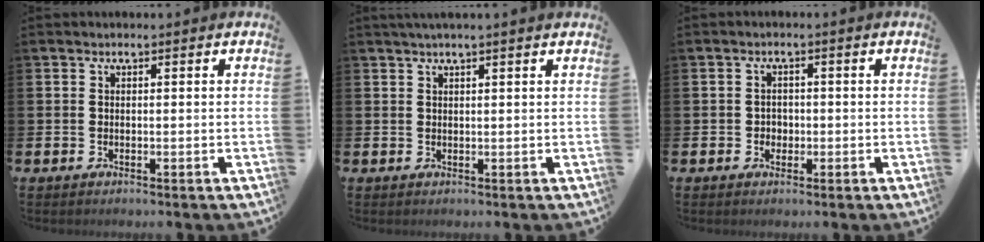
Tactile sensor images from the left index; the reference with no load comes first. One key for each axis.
{"total": 1.4, "fx": 1.1, "fy": -0.3, "fz": 0.8, "tx": -0.017, "ty": 0.002, "tz": 0.021}
{"total": 1.6, "fx": -0.3, "fy": 1.5, "fz": 0.3, "tx": 0.005, "ty": 0.001, "tz": -0.011}